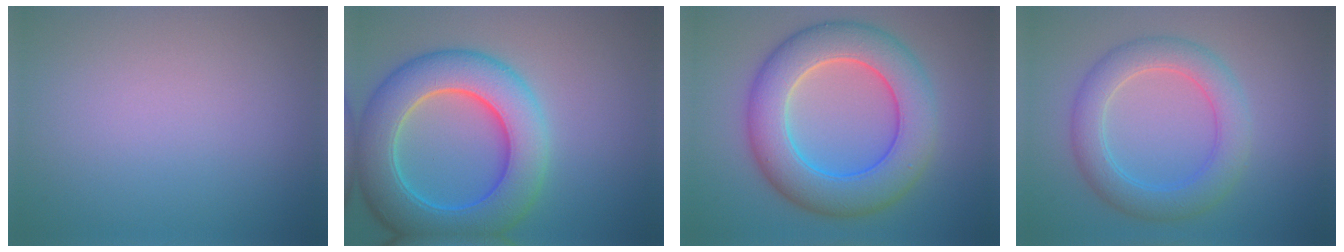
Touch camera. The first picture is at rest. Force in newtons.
{"total": 9.5, "press": 9.5, "slide": 0.2}
{"total": 9.1, "press": 9.1, "slide": 0.3}
{"total": 4.7, "press": 4.7, "slide": 0.0}